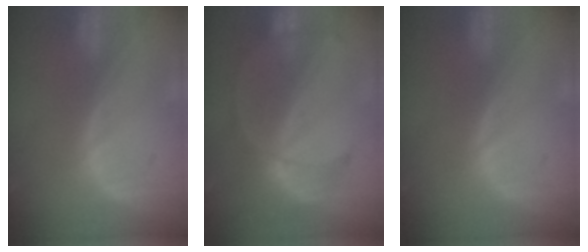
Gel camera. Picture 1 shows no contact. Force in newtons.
{"total": 7.6, "press": 6.7, "slide": 3.6}
{"total": 0.0}